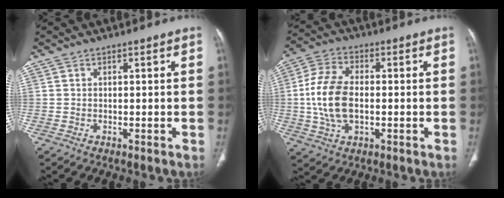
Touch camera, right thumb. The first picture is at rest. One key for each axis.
{"total": 12.2, "fx": -0.5, "fy": 7.1, "fz": 9.9, "tx": -0.205, "ty": 0.012, "tz": -0.009}